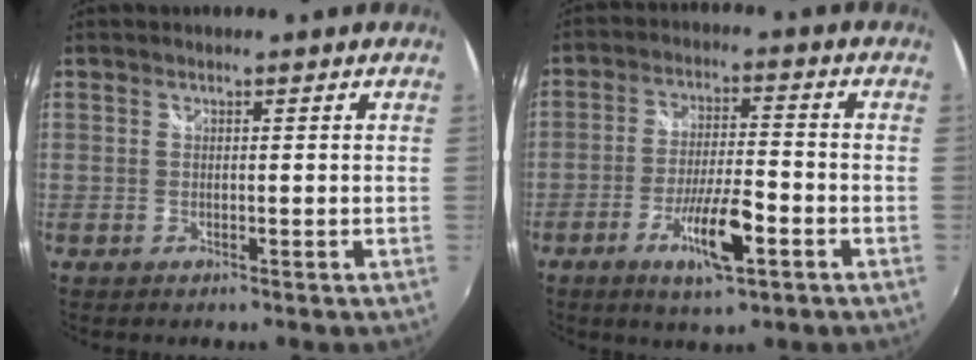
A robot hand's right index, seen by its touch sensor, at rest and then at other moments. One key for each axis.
{"total": 10.1, "fx": -4.8, "fy": 2.1, "fz": 8.7, "tx": -0.170, "ty": -0.013, "tz": -0.081}